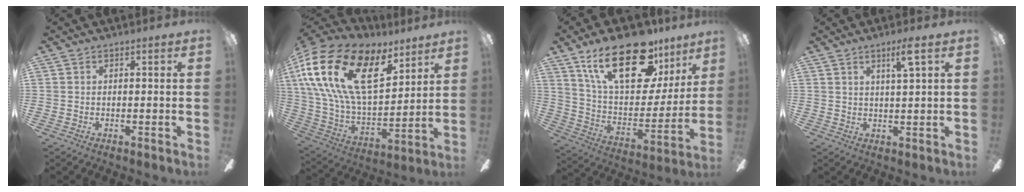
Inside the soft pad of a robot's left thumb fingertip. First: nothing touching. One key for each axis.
{"total": 25.8, "fx": 12.1, "fy": 13.9, "fz": 18.1, "tx": -0.385, "ty": -0.063, "tz": 0.217}
{"total": 26.6, "fx": 16.2, "fy": 12.0, "fz": 17.4, "tx": -0.287, "ty": -0.089, "tz": 0.282}
{"total": 4.8, "fx": 3.0, "fy": 0.2, "fz": 3.8, "tx": -0.066, "ty": -0.005, "tz": 0.044}